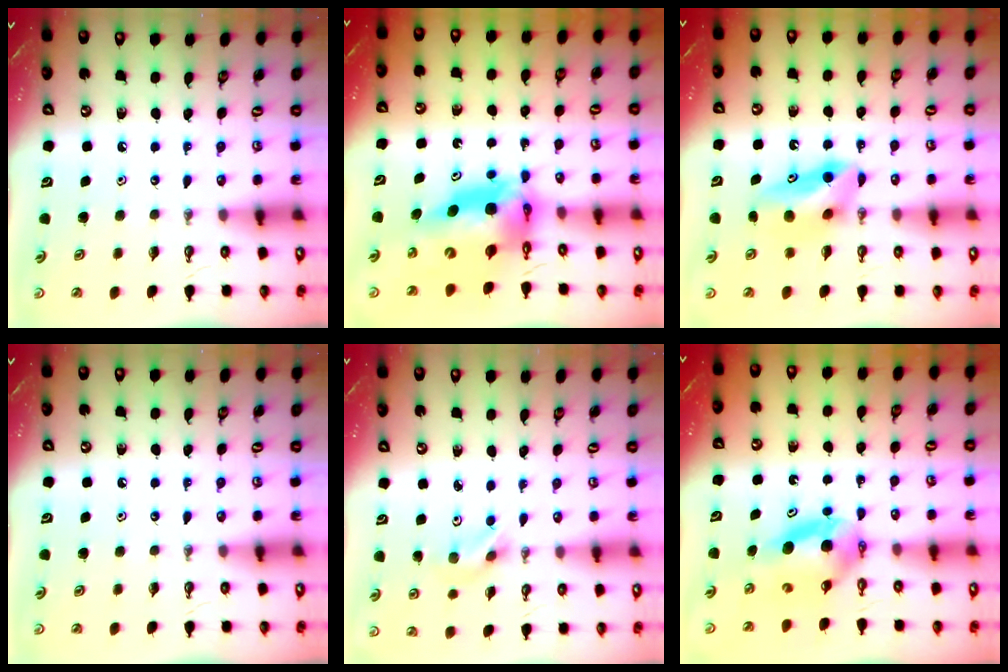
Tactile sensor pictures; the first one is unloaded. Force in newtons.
{"total": 12.5, "press": 12.4, "slide": 1.3}
{"total": 8.2, "press": 8.0, "slide": 1.6}
{"total": 0.0}
{"total": 3.6, "press": 2.8, "slide": 2.3}
{"total": 6.1, "press": 5.9, "slide": 1.6}